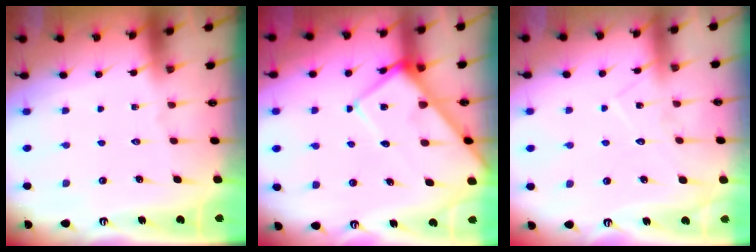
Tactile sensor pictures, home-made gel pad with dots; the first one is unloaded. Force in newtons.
{"total": 10.3, "press": 10.3, "slide": 0.7}
{"total": 8.7, "press": 8.7, "slide": 0.6}